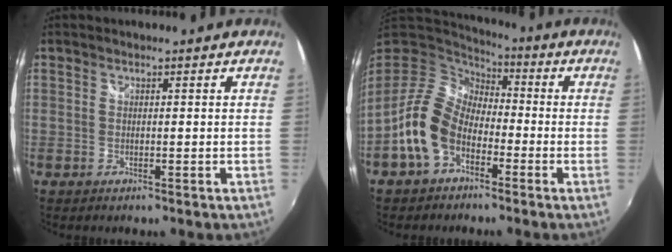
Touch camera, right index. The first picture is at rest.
{"total": 12.9, "force": [-4.9, 9.0, 7.9], "torque": [-0.170, 0.013, -0.090]}